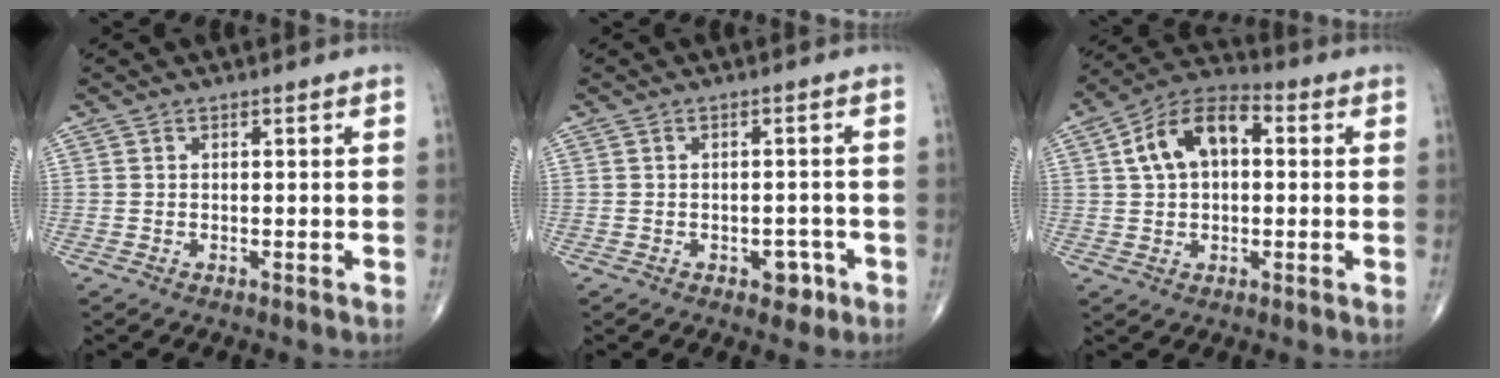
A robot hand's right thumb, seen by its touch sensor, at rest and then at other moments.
{"total": 3.2, "force": [-1.6, 2.1, 1.8], "torque": [-0.006, 0.010, -0.018]}
{"total": 12.0, "force": [2.3, 7.4, 9.2], "torque": [-0.156, 0.031, 0.029]}